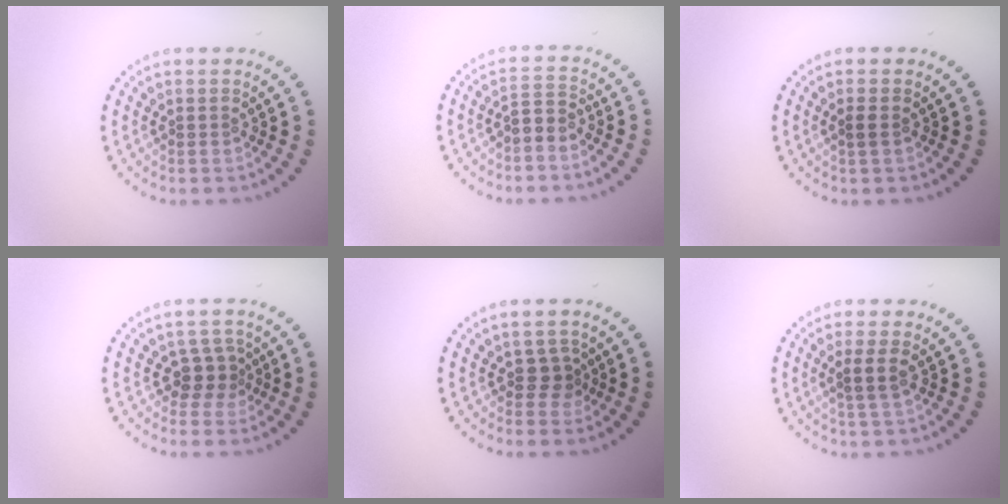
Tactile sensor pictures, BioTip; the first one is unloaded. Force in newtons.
{"total": 2.0, "press": 1.5, "slide": 1.4}
{"total": 0.8, "press": 0.7, "slide": 0.4}
{"total": 2.2, "press": 1.8, "slide": 1.3}
{"total": 1.6, "press": 1.3, "slide": 0.9}
{"total": 1.8, "press": 1.5, "slide": 1.0}